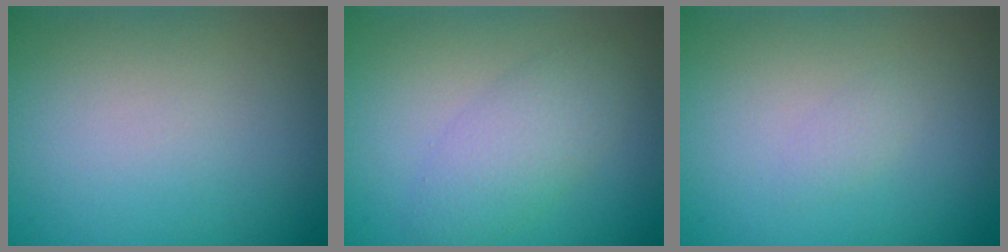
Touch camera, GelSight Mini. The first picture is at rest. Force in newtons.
{"total": 3.5, "press": 3.5, "slide": 0.1}
{"total": 0.7, "press": 0.7, "slide": 0.0}